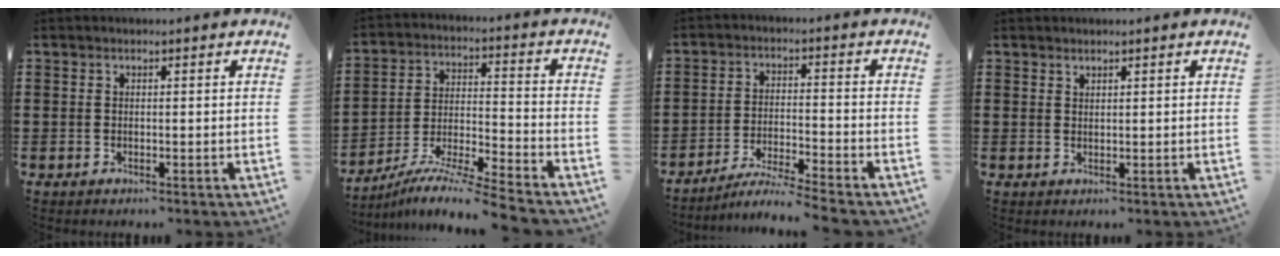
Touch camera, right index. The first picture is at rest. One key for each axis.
{"total": 8.4, "fx": -7.8, "fy": -0.7, "fz": 3.1, "tx": -0.057, "ty": -0.003, "tz": -0.158}
{"total": 4.7, "fx": -4.5, "fy": -0.5, "fz": 1.4, "tx": -0.033, "ty": -0.010, "tz": -0.091}
{"total": 1.0, "fx": 0.9, "fy": 0.2, "fz": 0.0, "tx": -0.002, "ty": 0.000, "tz": 0.018}